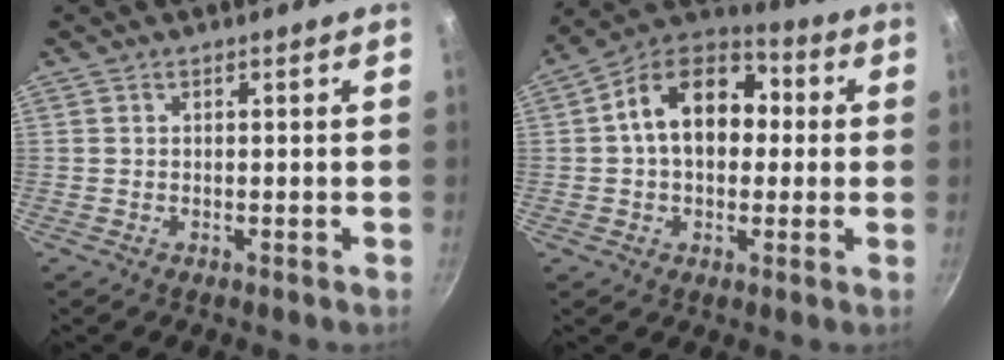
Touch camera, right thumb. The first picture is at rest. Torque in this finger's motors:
{"motor_torque": [0.67, 3.30, 1.55, -0.30, 0.13]}